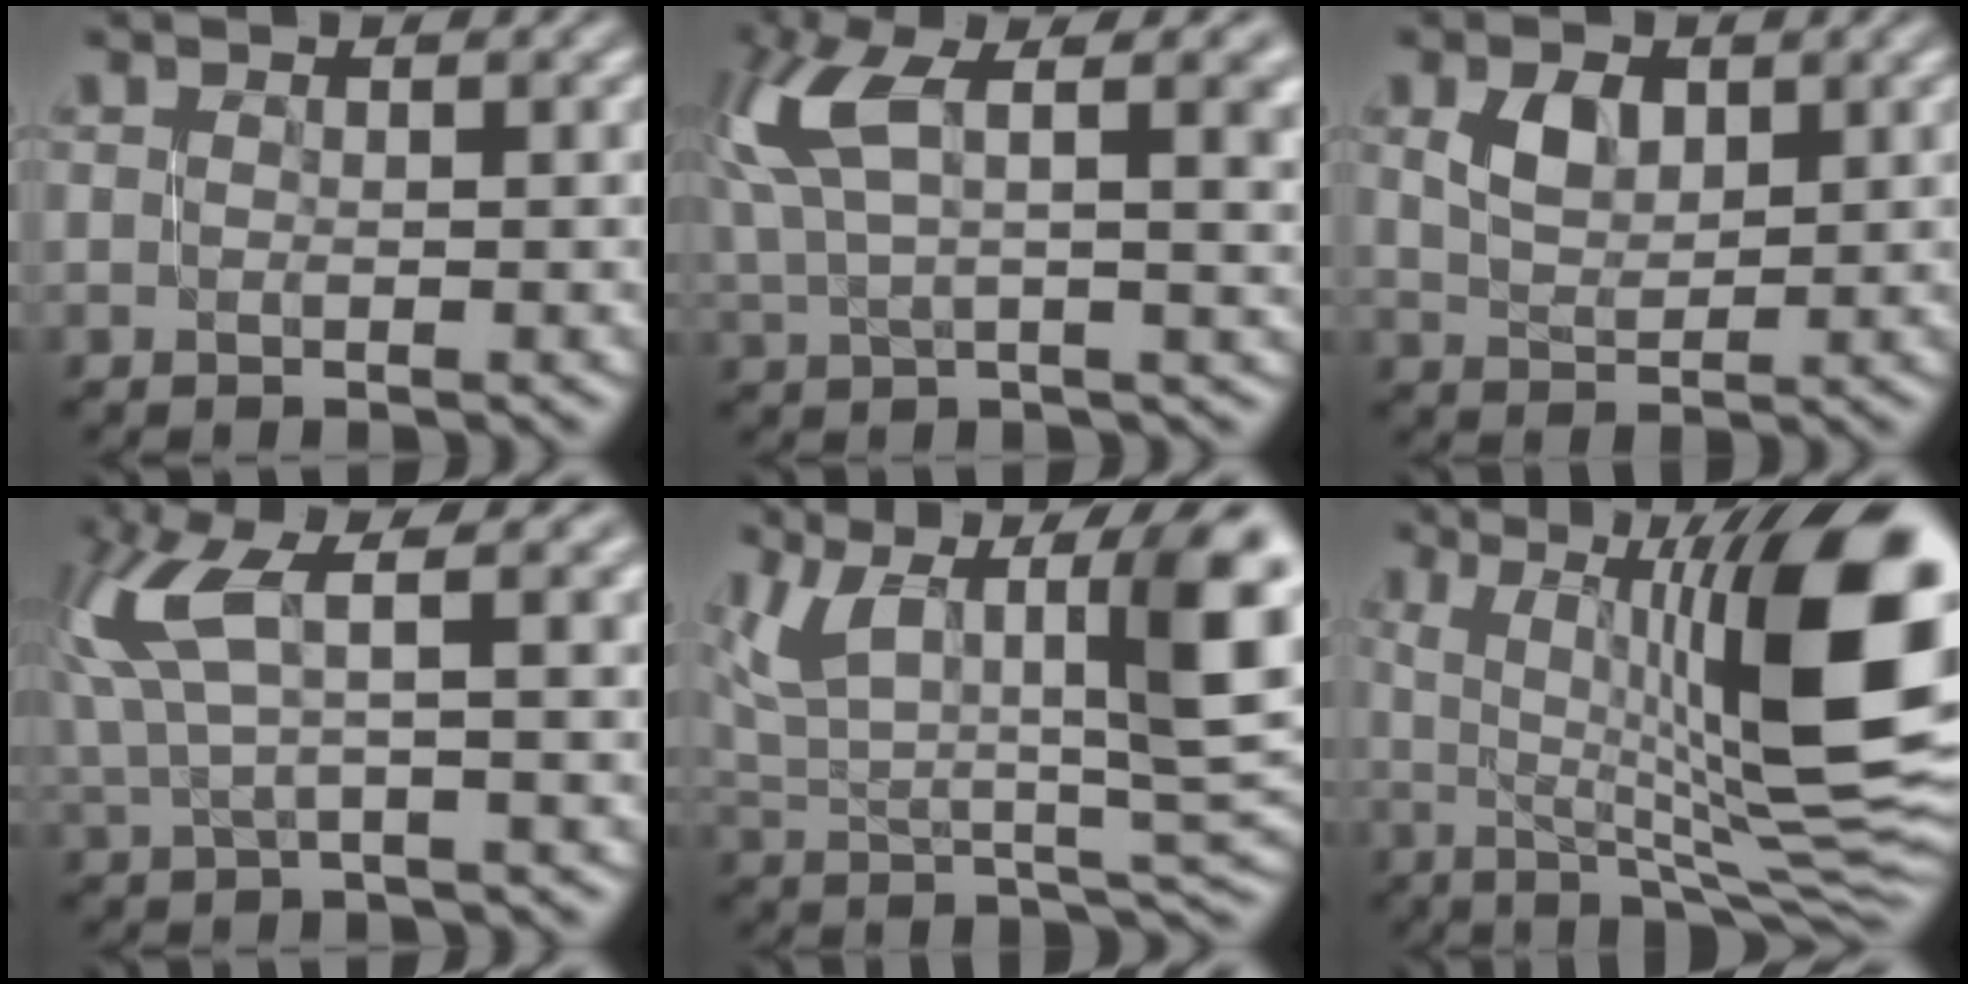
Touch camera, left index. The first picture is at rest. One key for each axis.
{"total": 10.3, "fx": 4.0, "fy": 3.5, "fz": 8.8, "tx": -0.183, "ty": 0.020, "tz": 0.076}
{"total": 2.8, "fx": 1.5, "fy": 1.8, "fz": 1.5, "tx": -0.034, "ty": 0.007, "tz": 0.033}
{"total": 8.2, "fx": 3.4, "fy": 1.9, "fz": 7.2, "tx": -0.150, "ty": 0.027, "tz": 0.065}
{"total": 12.5, "fx": 4.2, "fy": 5.6, "fz": 10.4, "tx": -0.169, "ty": 0.015, "tz": 0.071}
{"total": 15.8, "fx": 2.5, "fy": 4.4, "fz": 14.9, "tx": -0.206, "ty": 0.017, "tz": 0.047}